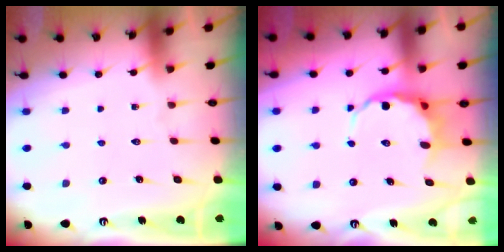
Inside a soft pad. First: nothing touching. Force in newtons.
{"total": 6.8, "press": 6.6, "slide": 1.9}